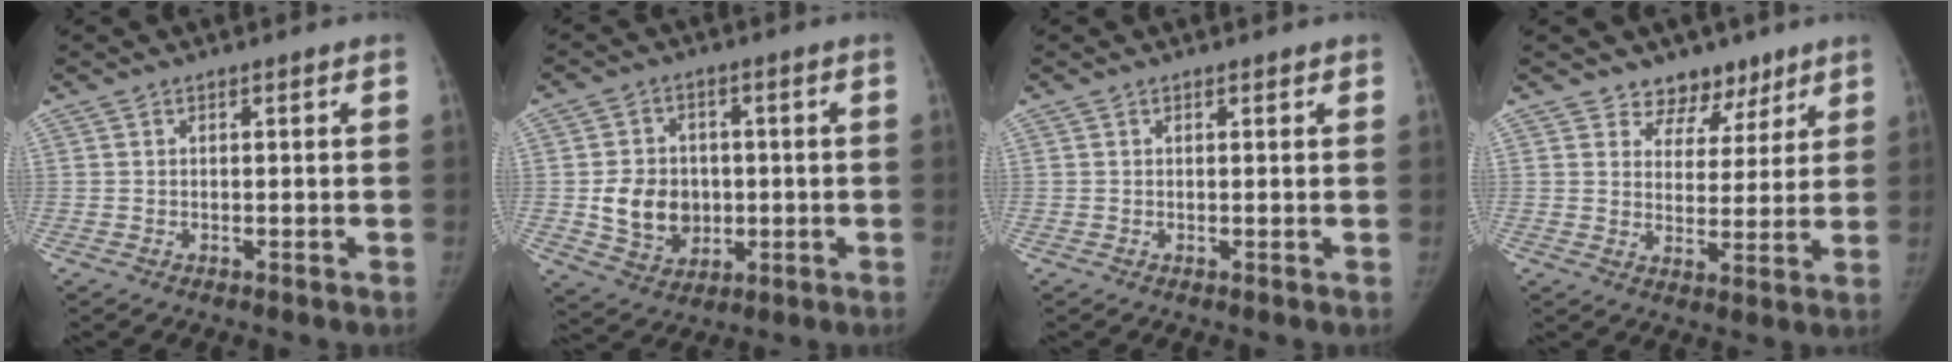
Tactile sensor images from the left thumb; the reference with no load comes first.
{"total": 10.3, "force": [-0.7, 8.6, 5.7], "torque": [-0.061, -0.001, 0.000]}
{"total": 0.6, "force": [0.4, 0.2, 0.3], "torque": [-0.006, -0.002, 0.004]}
{"total": 7.1, "force": [5.3, 4.7, 1.0], "torque": [0.034, -0.033, 0.084]}